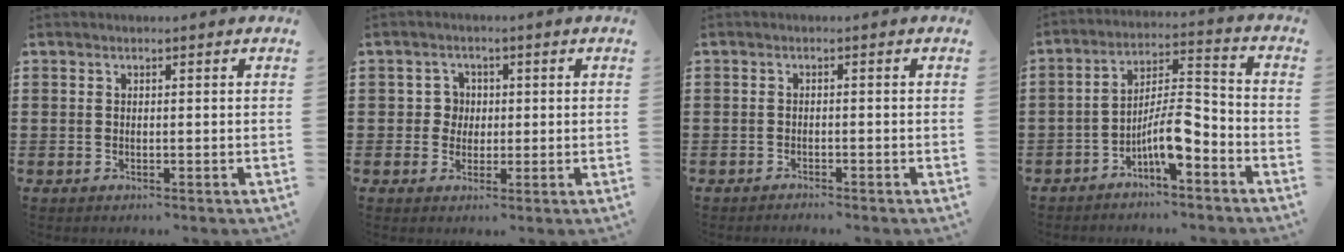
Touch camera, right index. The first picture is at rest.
{"total": 2.8, "force": [0.0, 2.6, 1.0], "torque": [-0.031, 0.008, -0.002]}
{"total": 1.1, "force": [-1.1, -0.1, -0.1], "torque": [-0.001, 0.001, -0.023]}
{"total": 8.4, "force": [-5.1, 2.1, 6.3], "torque": [-0.125, 0.001, -0.099]}